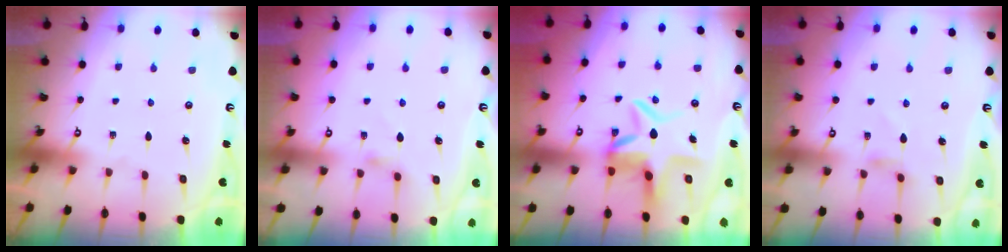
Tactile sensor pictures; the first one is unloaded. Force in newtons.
{"total": 2.8, "press": 2.7, "slide": 0.6}
{"total": 8.5, "press": 8.4, "slide": 0.8}
{"total": 3.9, "press": 3.9, "slide": 0.5}